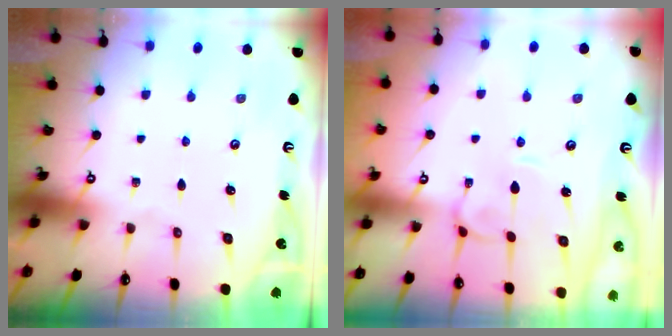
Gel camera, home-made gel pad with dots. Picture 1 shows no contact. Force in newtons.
{"total": 3.8, "press": 3.8, "slide": 0.2}